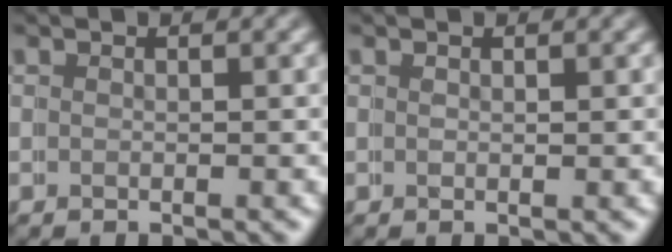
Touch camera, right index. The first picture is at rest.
{"total": 0.7, "force": [0.3, -0.1, -0.6], "torque": [0.009, -0.003, 0.008]}